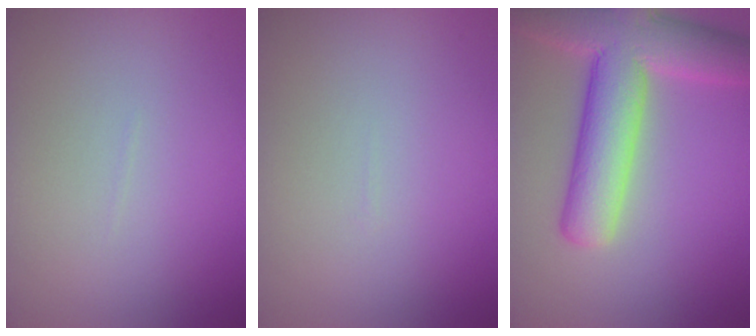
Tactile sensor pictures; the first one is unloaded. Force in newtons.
{"total": 0.0}
{"total": 10.0, "press": 9.9, "slide": 0.8}